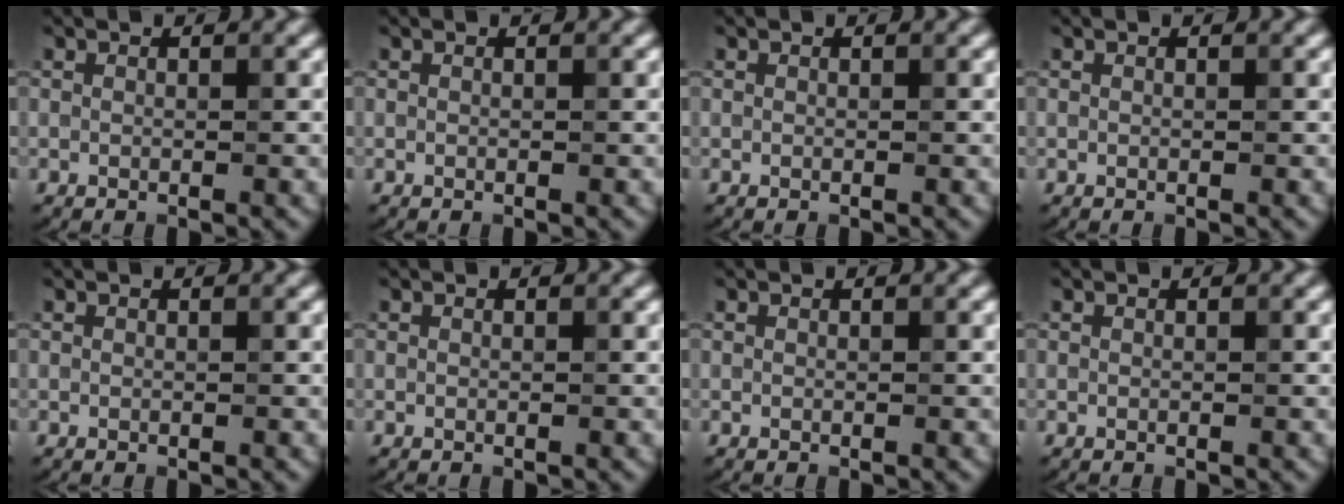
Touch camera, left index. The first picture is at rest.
{"total": 0.0}
{"total": 0.0}
{"total": 0.0}
{"total": 0.0}
{"total": 0.0}
{"total": 0.0}
{"total": 0.0}